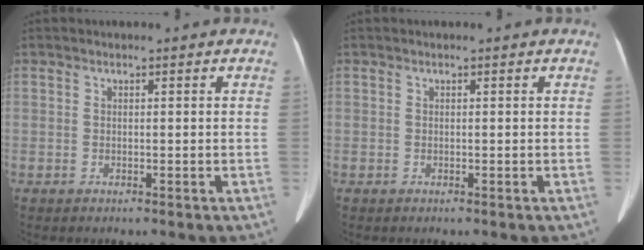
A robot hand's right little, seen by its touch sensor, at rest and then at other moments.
{"total": 0.0}